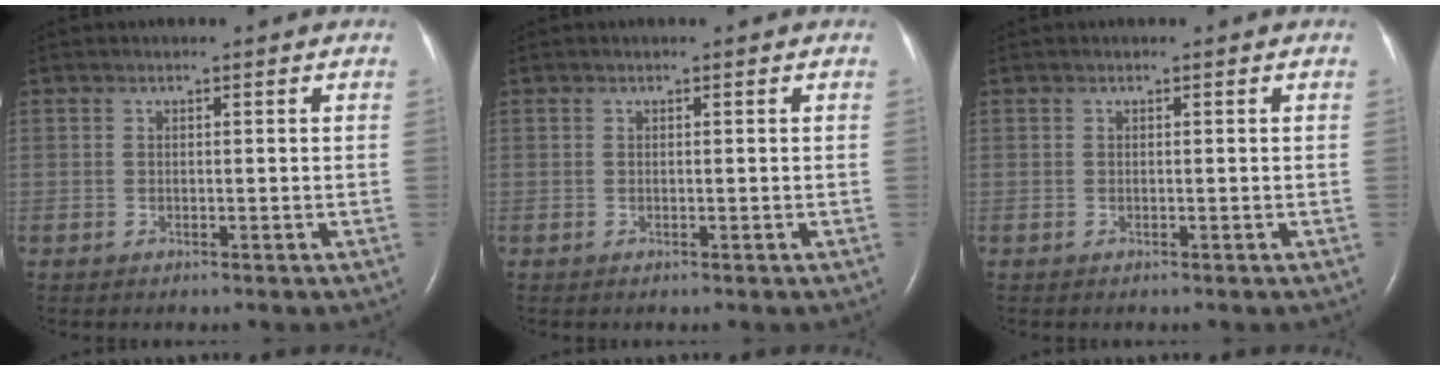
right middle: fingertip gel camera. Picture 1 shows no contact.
{"total": 0.0}
{"total": 0.0}